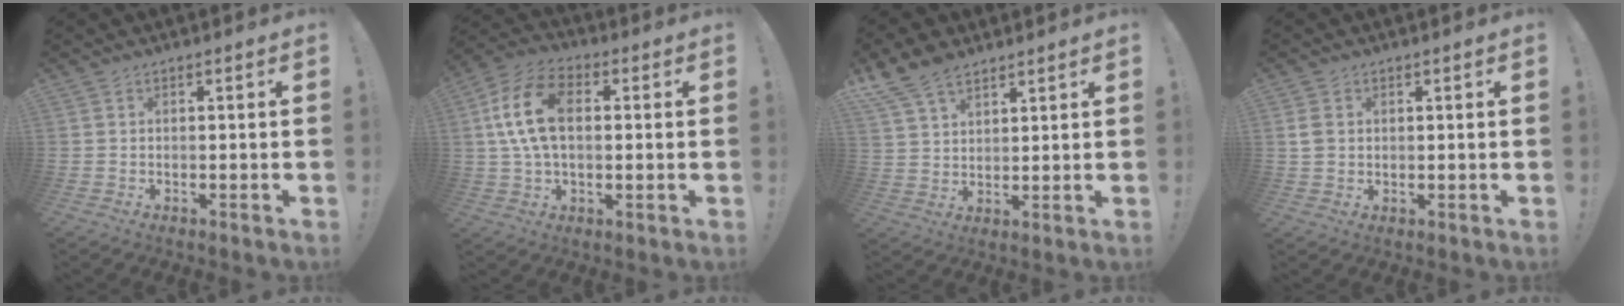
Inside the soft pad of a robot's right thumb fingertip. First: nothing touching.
{"total": 14.8, "force": [2.4, 9.0, 11.5], "torque": [-0.215, 0.005, 0.043]}
{"total": 10.2, "force": [7.5, 5.4, 4.2], "torque": [-0.078, -0.036, 0.148]}
{"total": 3.5, "force": [0.9, 2.6, 2.2], "torque": [-0.038, -0.001, 0.016]}